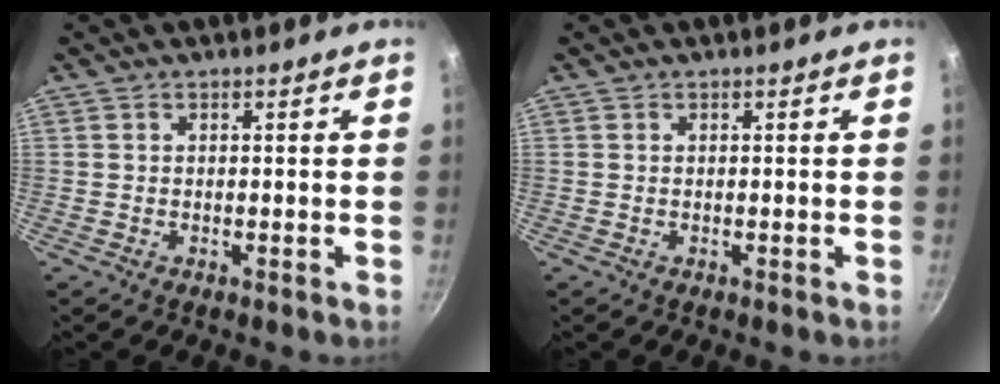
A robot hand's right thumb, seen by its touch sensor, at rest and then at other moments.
{"total": 0.0}